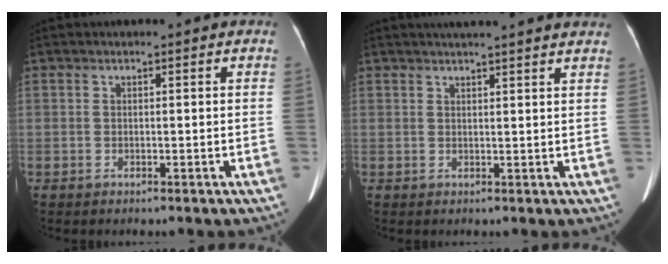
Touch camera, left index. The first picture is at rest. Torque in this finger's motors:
{"motor_torque": [0.19, -0.55, 0.03, 0.00]}